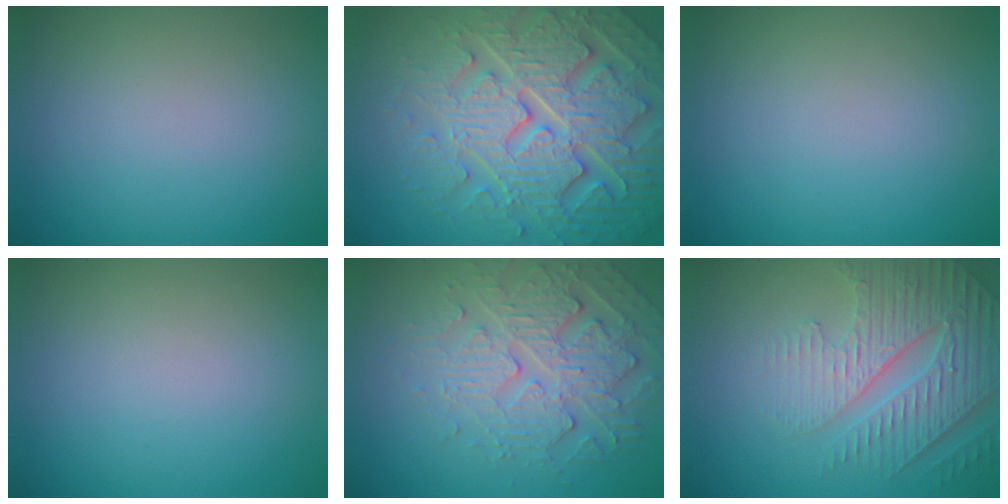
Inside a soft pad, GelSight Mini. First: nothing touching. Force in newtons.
{"total": 8.1, "press": 7.9, "slide": 1.9}
{"total": 0.0}
{"total": 0.0}
{"total": 4.7, "press": 4.2, "slide": 2.3}
{"total": 5.1, "press": 4.6, "slide": 2.3}